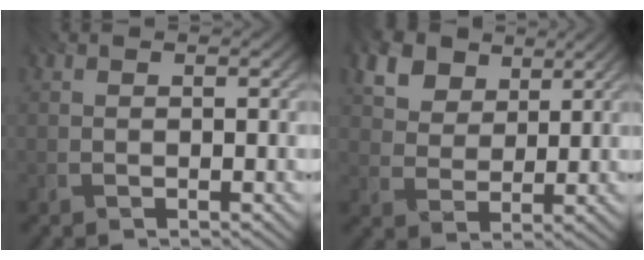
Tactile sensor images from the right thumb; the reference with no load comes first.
{"total": 8.2, "force": [4.9, 5.1, 4.0], "torque": [-0.130, -0.013, 0.092]}